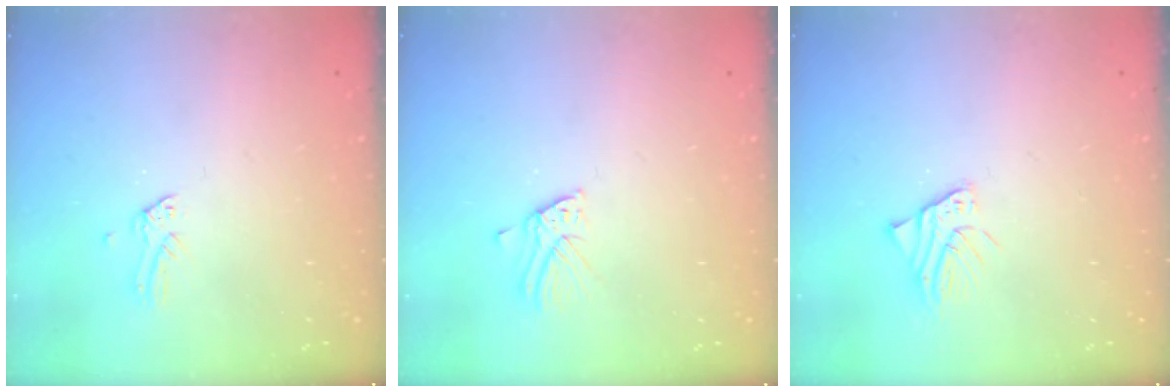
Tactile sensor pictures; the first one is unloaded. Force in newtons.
{"total": 1.9, "press": 1.9, "slide": 0.1}
{"total": 1.6, "press": 1.6, "slide": 0.2}